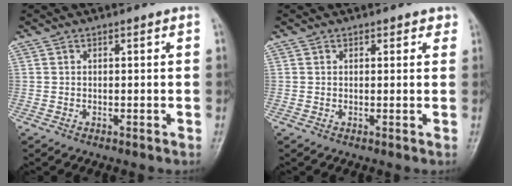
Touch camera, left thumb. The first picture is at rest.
{"total": 1.6, "force": [1.1, 1.0, 0.6], "torque": [0.010, -0.004, 0.008]}